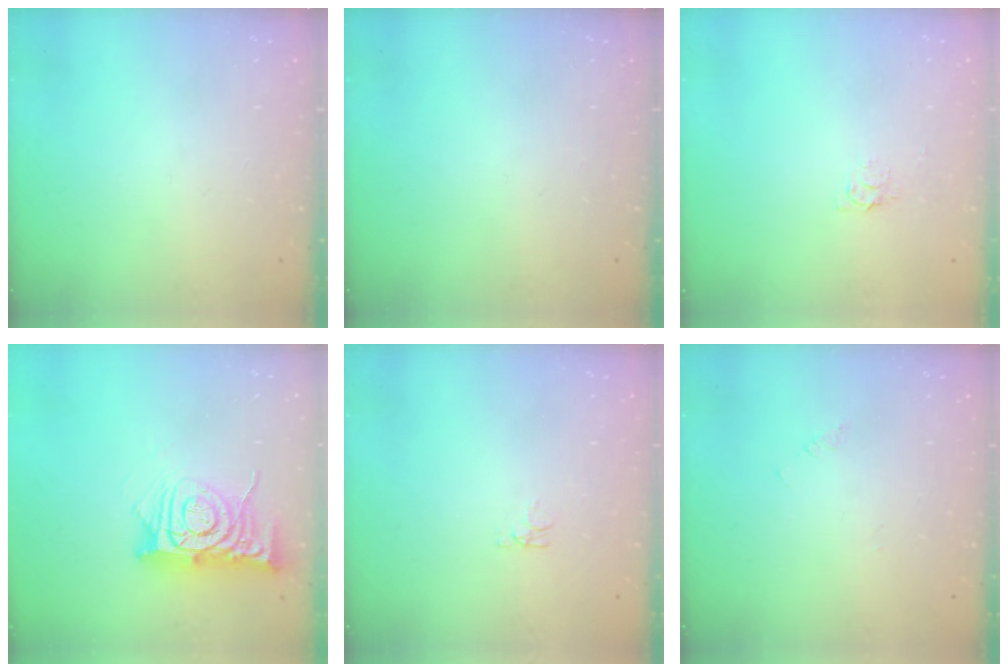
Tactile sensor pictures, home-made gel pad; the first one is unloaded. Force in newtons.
{"total": 0.0}
{"total": 3.7, "press": 3.6, "slide": 0.4}
{"total": 12.0, "press": 11.9, "slide": 1.2}
{"total": 4.1, "press": 4.1, "slide": 0.6}
{"total": 1.4, "press": 1.3, "slide": 0.3}